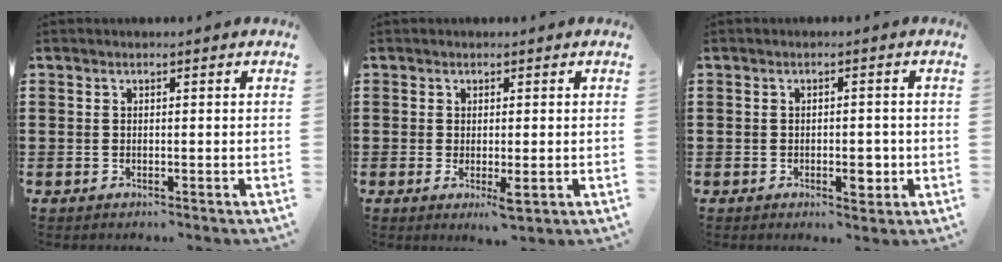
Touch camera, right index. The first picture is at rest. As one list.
[{"total": 3.2, "force": [-0.6, 0.7, 3.1], "torque": [-0.066, -0.009, -0.013]}, {"total": 3.5, "force": [-1.0, 1.4, 3.0], "torque": [-0.050, 0.003, -0.018]}]